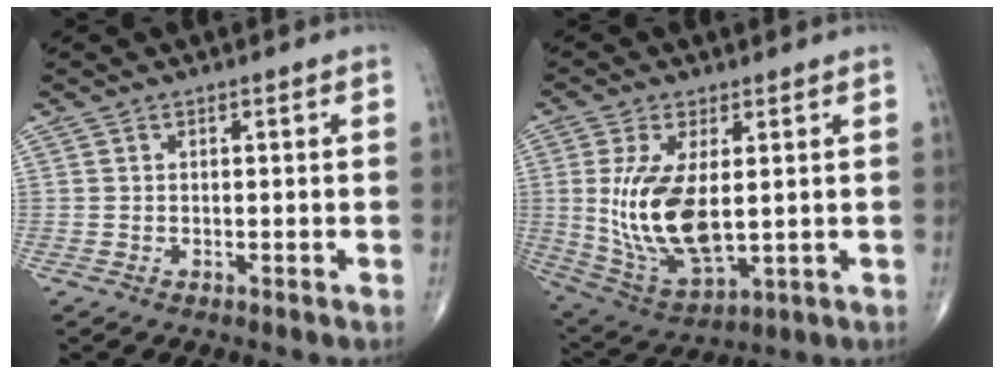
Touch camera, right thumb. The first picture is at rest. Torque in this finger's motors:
{"motor_torque": [-0.18, 0.73, 0.90, 0.65, 0.13]}